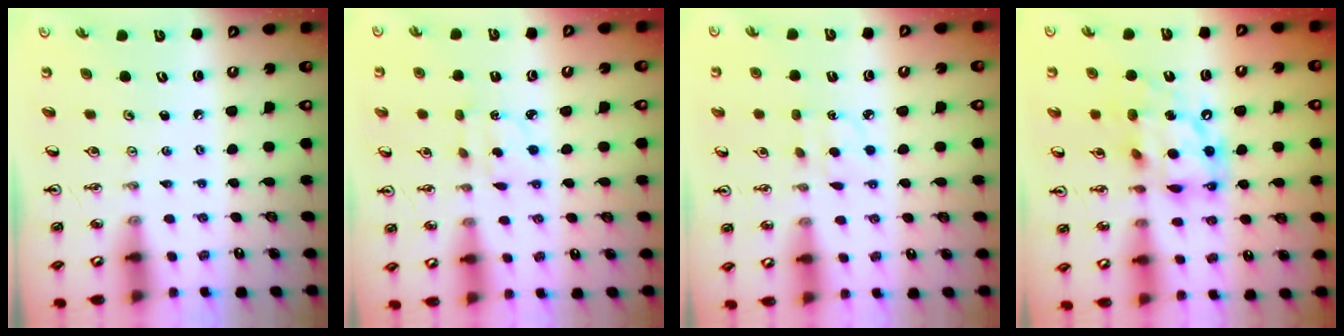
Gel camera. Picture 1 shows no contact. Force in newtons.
{"total": 2.5, "press": 2.4, "slide": 0.5}
{"total": 3.9, "press": 3.9, "slide": 0.5}
{"total": 14.2, "press": 14.2, "slide": 1.4}